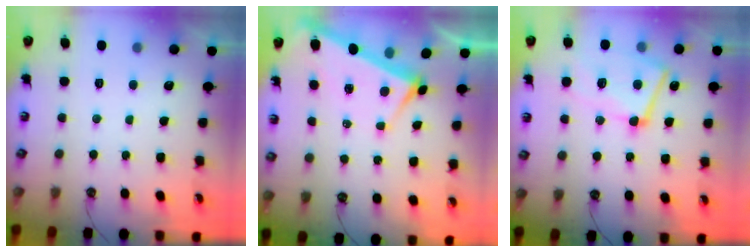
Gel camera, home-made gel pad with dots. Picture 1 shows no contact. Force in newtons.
{"total": 4.0, "press": 4.0, "slide": 0.2}
{"total": 9.2, "press": 9.0, "slide": 1.6}